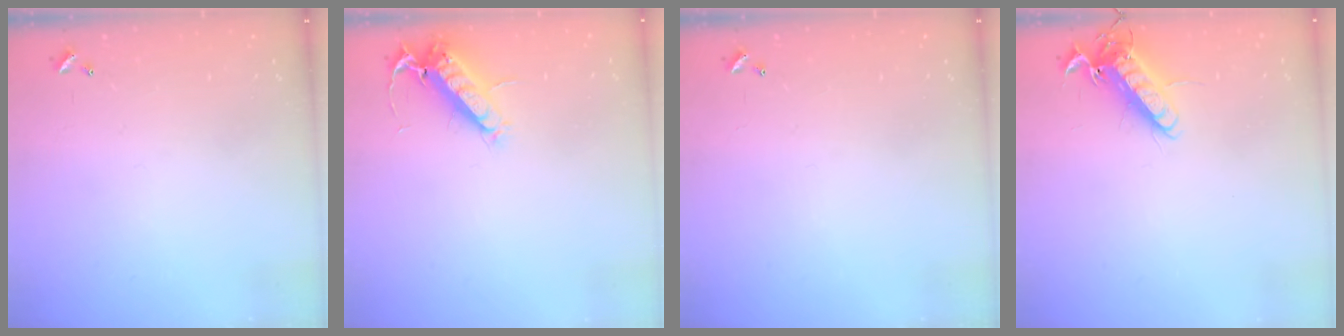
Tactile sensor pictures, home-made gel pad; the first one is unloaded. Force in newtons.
{"total": 13.1, "press": 13.0, "slide": 2.0}
{"total": 0.0}
{"total": 12.9, "press": 12.8, "slide": 1.7}